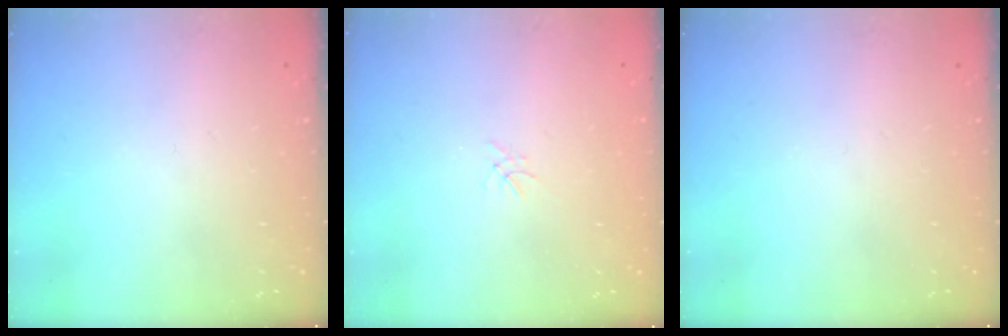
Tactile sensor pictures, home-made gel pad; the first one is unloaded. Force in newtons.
{"total": 0.0}
{"total": 0.0}